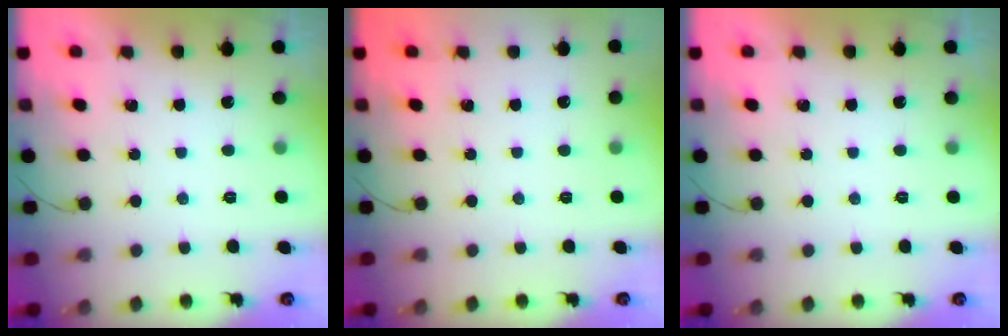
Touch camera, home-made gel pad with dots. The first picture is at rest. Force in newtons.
{"total": 0.0}
{"total": 0.0}